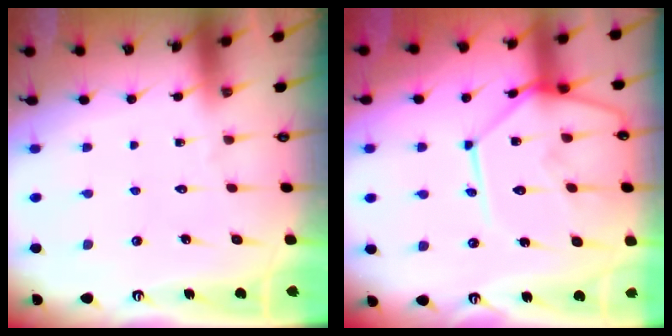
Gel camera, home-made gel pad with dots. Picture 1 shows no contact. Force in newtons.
{"total": 16.6, "press": 16.5, "slide": 2.2}